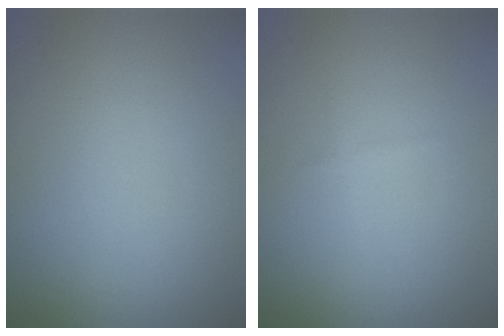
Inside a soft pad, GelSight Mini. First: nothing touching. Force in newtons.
{"total": 1.0, "press": 0.9, "slide": 0.2}